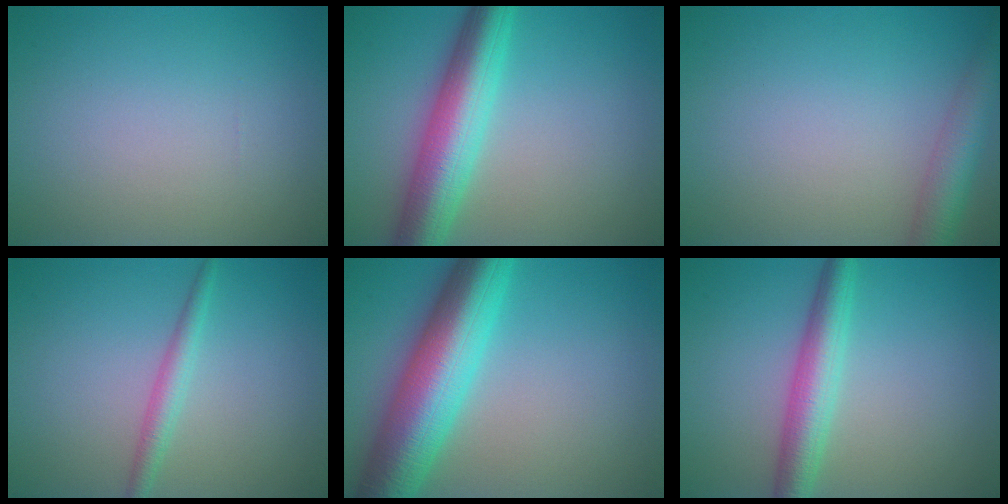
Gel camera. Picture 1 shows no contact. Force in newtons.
{"total": 7.5, "press": 7.5, "slide": 0.2}
{"total": 4.0, "press": 4.0, "slide": 0.2}
{"total": 1.9, "press": 1.9, "slide": 0.0}
{"total": 10.7, "press": 10.7, "slide": 0.2}
{"total": 4.3, "press": 4.3, "slide": 0.1}